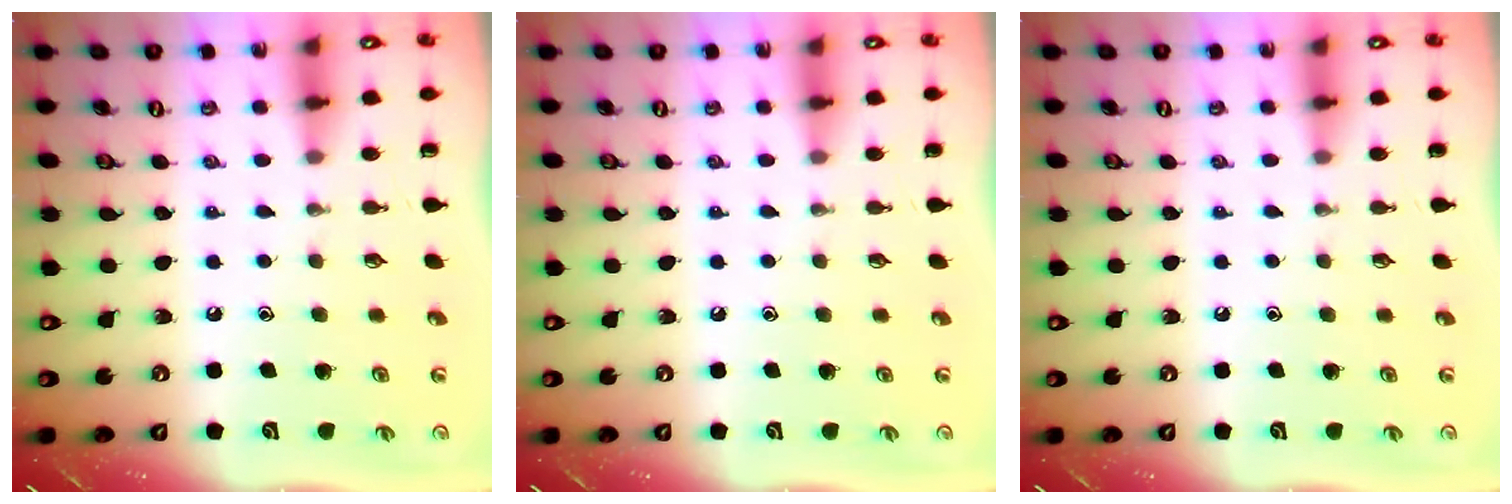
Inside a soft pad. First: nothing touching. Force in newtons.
{"total": 0.0}
{"total": 0.0}